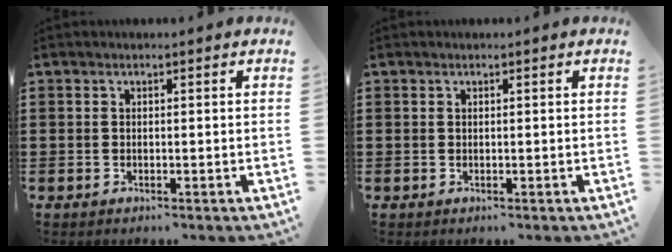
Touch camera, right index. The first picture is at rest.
{"total": 0.0}